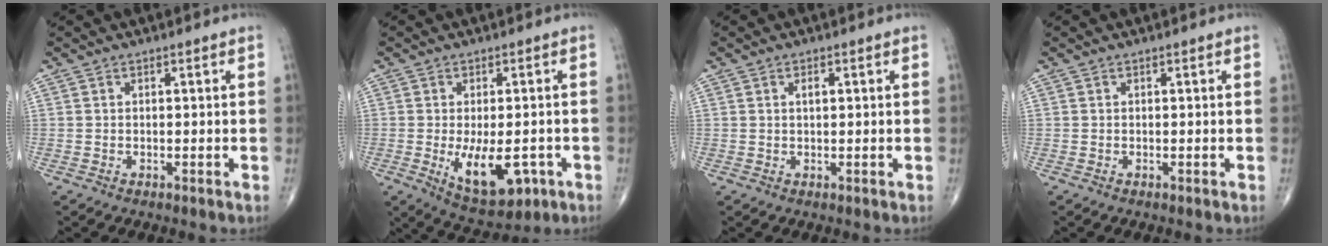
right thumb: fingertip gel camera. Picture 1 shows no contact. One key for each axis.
{"total": 10.9, "fx": -2.9, "fy": 5.3, "fz": 9.1, "tx": -0.126, "ty": -0.007, "tz": -0.029}
{"total": 1.4, "fx": 0.5, "fy": 0.7, "fz": 1.1, "tx": -0.020, "ty": 0.001, "tz": 0.008}
{"total": 0.0}